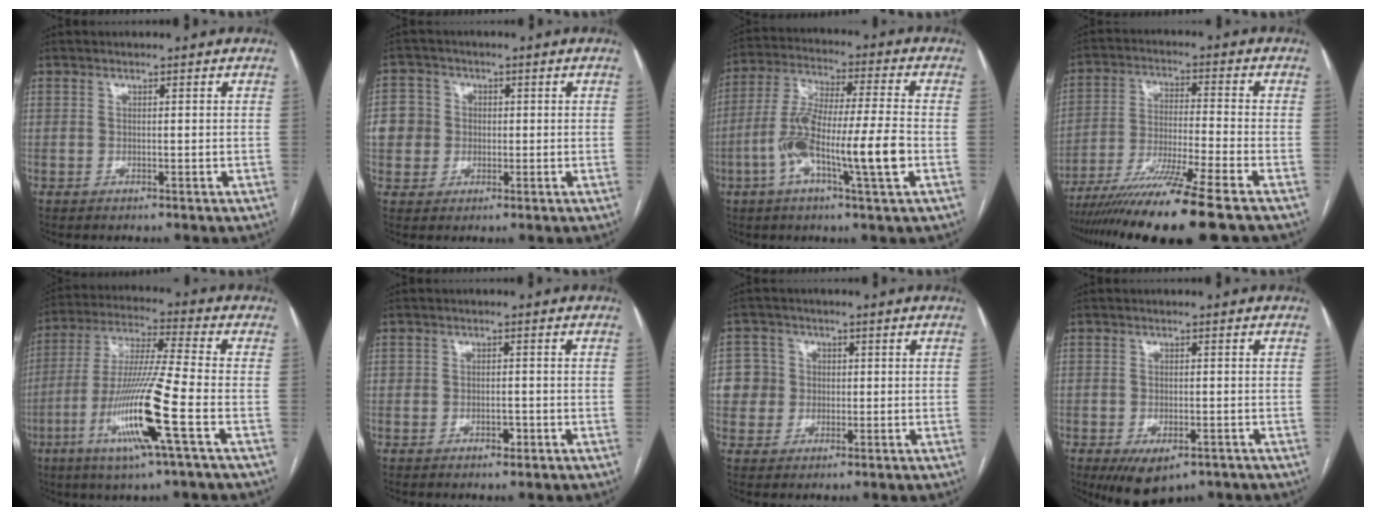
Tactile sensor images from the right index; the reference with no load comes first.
{"total": 6.9, "force": [0.2, 6.8, 1.6], "torque": [-0.042, 0.023, 0.010]}
{"total": 14.2, "force": [-4.1, 1.0, 13.6], "torque": [-0.261, 0.004, -0.078]}
{"total": 15.1, "force": [-11.6, -1.6, 9.5], "torque": [-0.179, -0.043, -0.198]}
{"total": 15.5, "force": [-5.5, -0.6, 14.4], "torque": [-0.293, -0.019, -0.109]}
{"total": 1.8, "force": [-0.7, 1.3, 1.1], "torque": [-0.014, 0.006, -0.006]}
{"total": 5.5, "force": [0.4, 5.5, 0.5], "torque": [-0.005, 0.019, 0.010]}
{"total": 6.5, "force": [-3.9, 3.1, 4.2], "torque": [-0.068, -0.008, -0.052]}